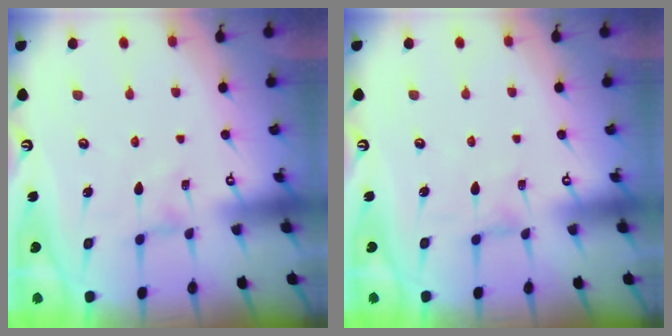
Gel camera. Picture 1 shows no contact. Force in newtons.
{"total": 1.7, "press": 1.6, "slide": 0.1}